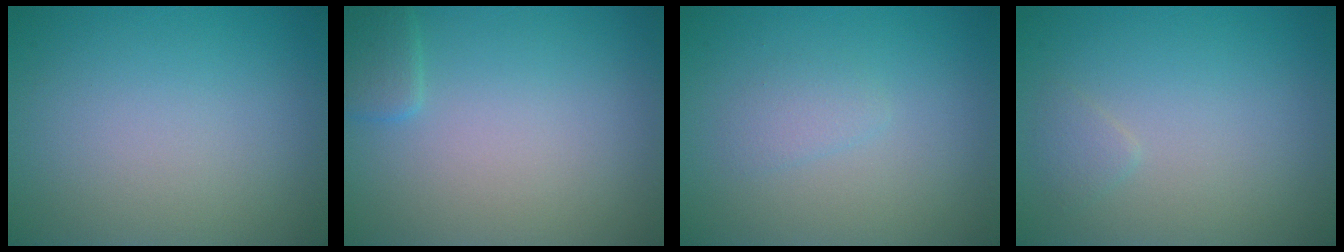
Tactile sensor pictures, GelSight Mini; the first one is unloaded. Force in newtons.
{"total": 1.5, "press": 1.5, "slide": 0.1}
{"total": 1.1, "press": 1.1, "slide": 0.0}
{"total": 0.8, "press": 0.8, "slide": 0.1}